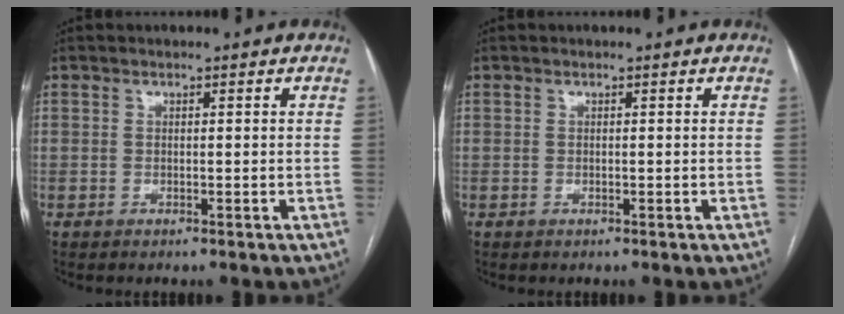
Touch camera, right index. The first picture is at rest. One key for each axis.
{"total": 0.0}